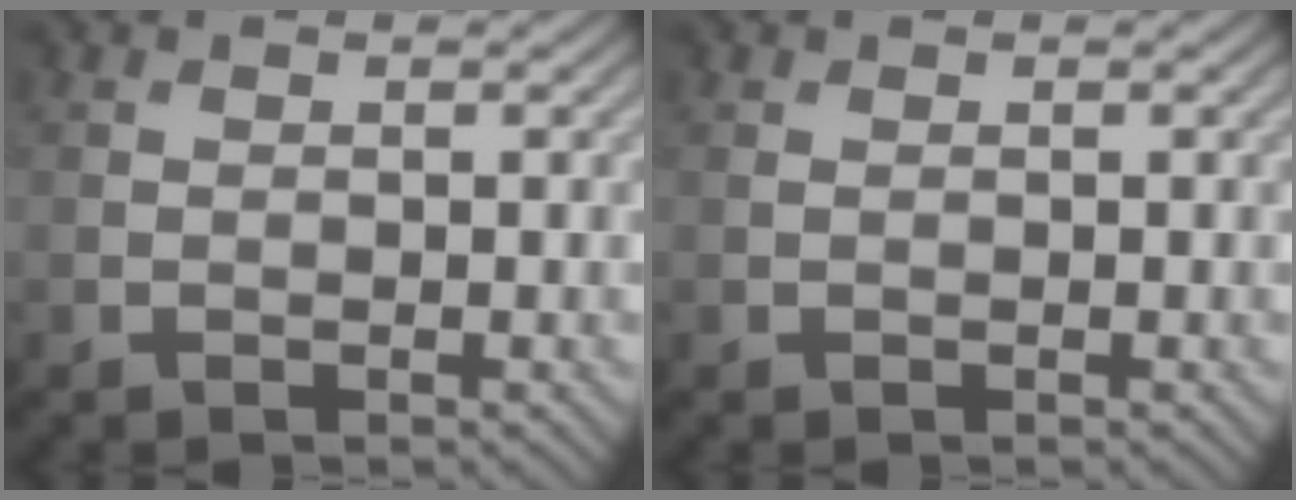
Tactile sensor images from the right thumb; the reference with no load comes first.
{"total": 0.0}